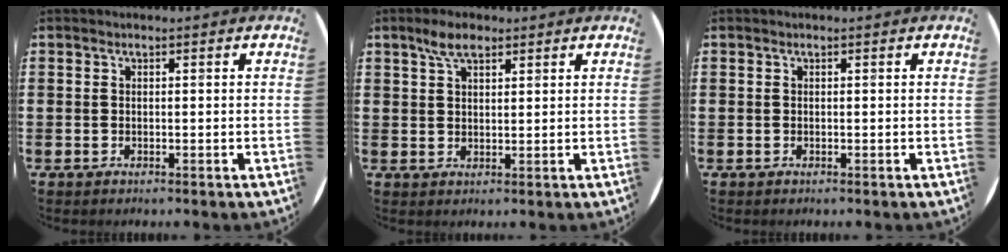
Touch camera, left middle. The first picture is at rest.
{"total": 4.0, "force": [2.9, 1.7, 2.2], "torque": [-0.040, 0.004, 0.050]}
{"total": 0.0}